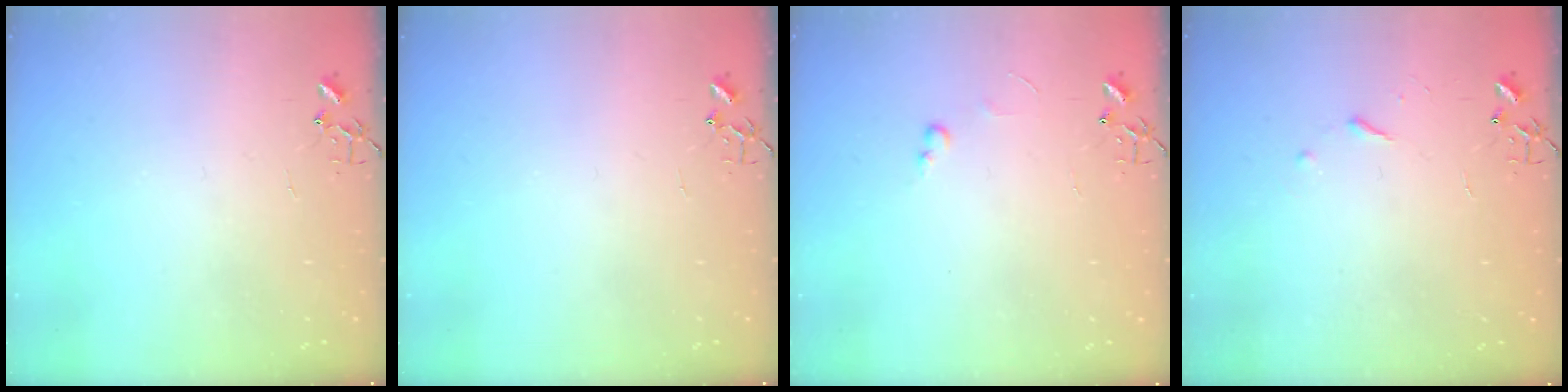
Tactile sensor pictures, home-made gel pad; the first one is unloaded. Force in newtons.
{"total": 0.0}
{"total": 2.7, "press": 2.7, "slide": 0.4}
{"total": 3.9, "press": 3.9, "slide": 0.5}